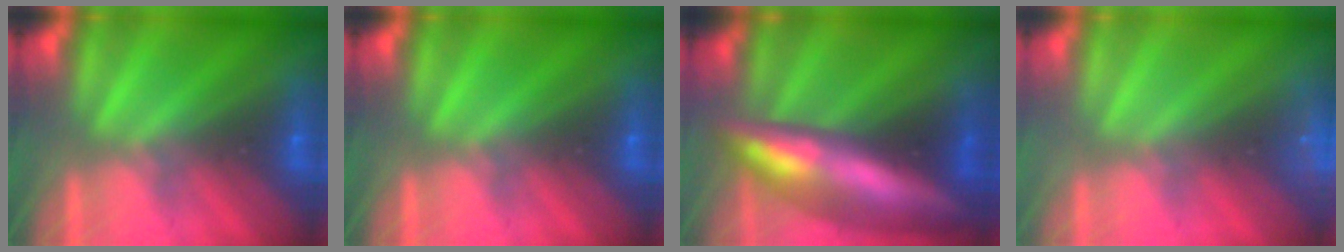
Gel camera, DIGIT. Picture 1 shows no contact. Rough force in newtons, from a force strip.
{"total": 0.0}
{"total": 13.7}
{"total": 2.3}